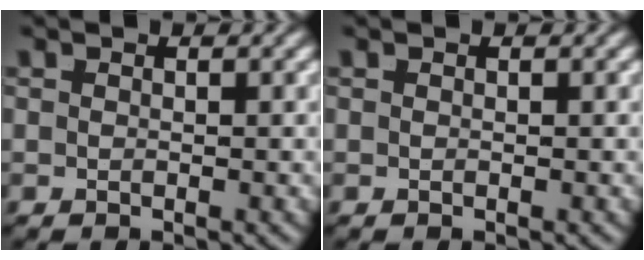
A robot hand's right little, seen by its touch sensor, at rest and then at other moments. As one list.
[{"total": 0.0}]